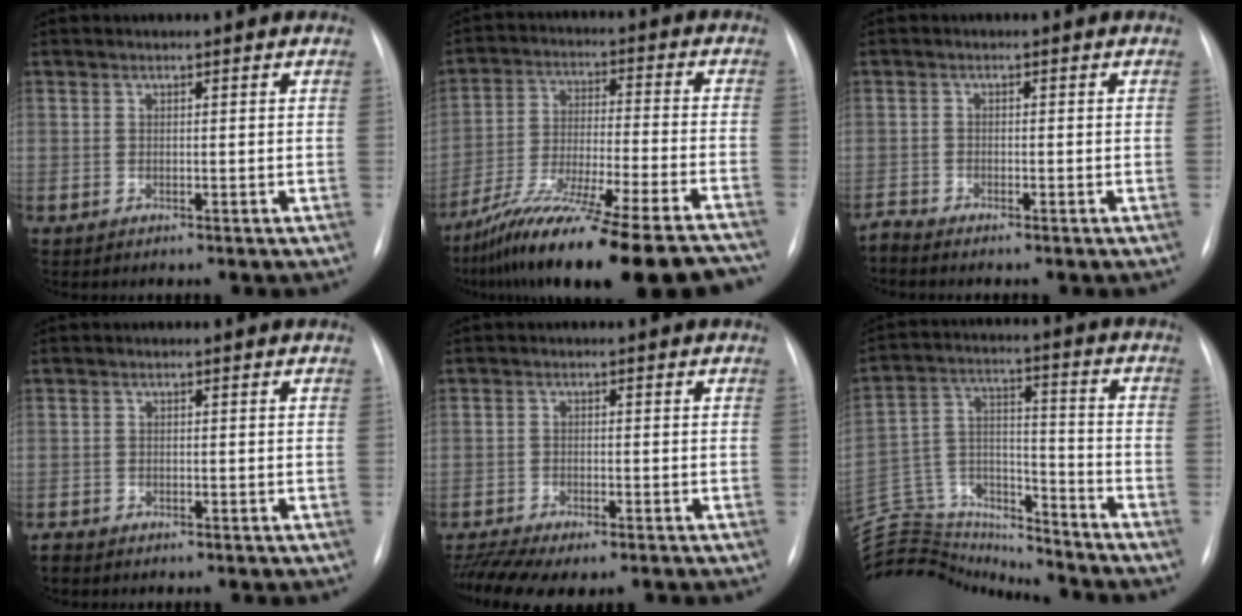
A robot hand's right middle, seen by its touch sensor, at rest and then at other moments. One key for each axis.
{"total": 25.2, "fx": -21.5, "fy": 0.2, "fz": 13.1, "tx": -0.173, "ty": -0.045, "tz": -0.333}
{"total": 1.5, "fx": -1.4, "fy": -0.3, "fz": -0.1, "tx": 0.002, "ty": -0.008, "tz": -0.029}
{"total": 1.2, "fx": -1.1, "fy": 0.5, "fz": 0.3, "tx": -0.007, "ty": -0.001, "tz": -0.019}
{"total": 8.7, "fx": -7.0, "fy": 2.1, "fz": 4.7, "tx": -0.088, "ty": -0.001, "tz": -0.109}
{"total": 21.2, "fx": -20.2, "fy": 4.7, "fz": 4.5, "tx": -0.120, "ty": 0.042, "tz": -0.325}